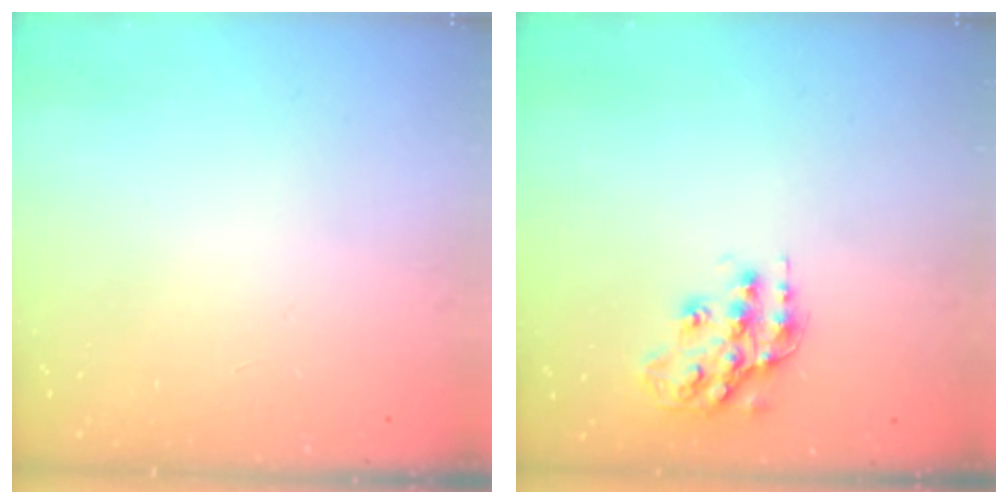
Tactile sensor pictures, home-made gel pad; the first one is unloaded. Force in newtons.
{"total": 15.0, "press": 15.0, "slide": 1.2}